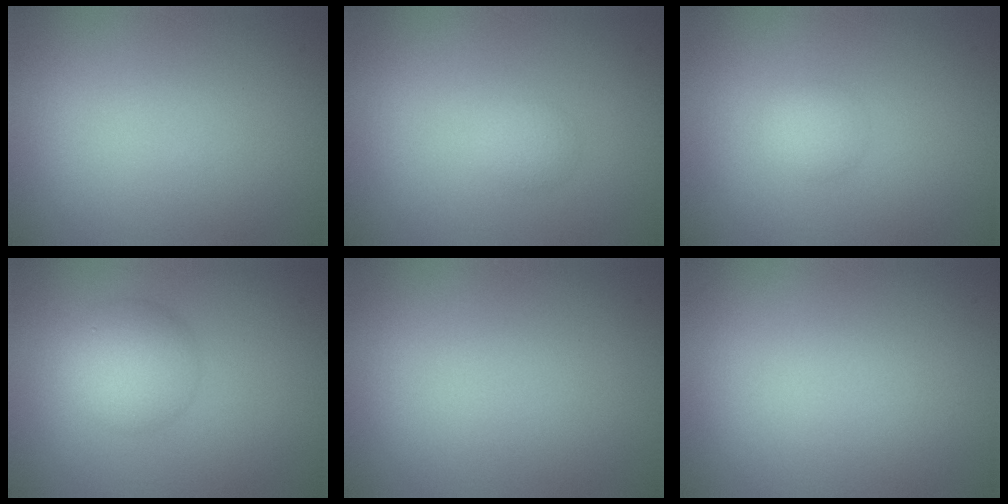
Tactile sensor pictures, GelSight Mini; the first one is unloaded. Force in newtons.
{"total": 1.2, "press": 1.2, "slide": 0.1}
{"total": 1.5, "press": 1.5, "slide": 0.1}
{"total": 3.9, "press": 3.9, "slide": 0.1}
{"total": 0.0}
{"total": 0.0}